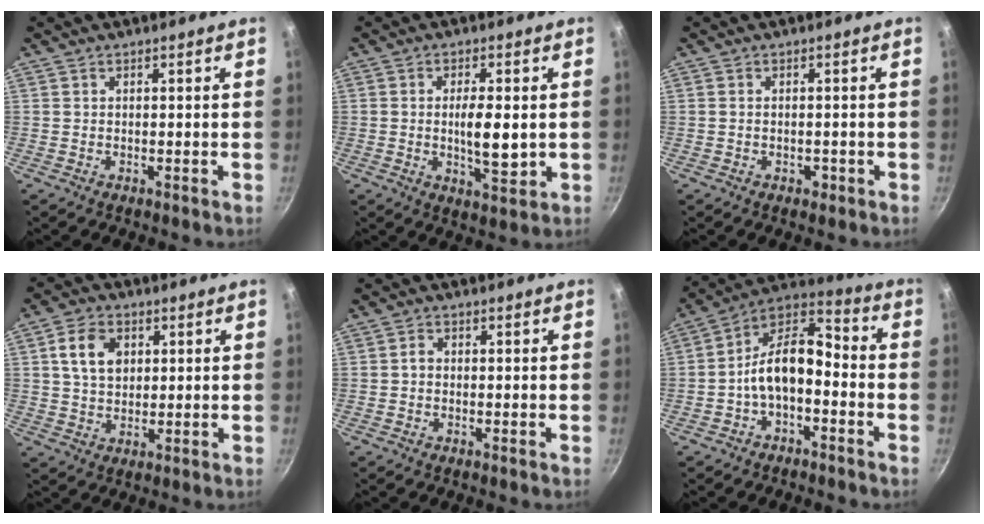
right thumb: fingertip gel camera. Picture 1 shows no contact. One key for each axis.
{"total": 7.2, "fx": -0.2, "fy": 2.6, "fz": 6.7, "tx": -0.107, "ty": -0.006, "tz": 0.001}
{"total": 1.4, "fx": -0.6, "fy": 0.9, "fz": 0.8, "tx": -0.010, "ty": 0.003, "tz": -0.007}
{"total": 7.4, "fx": 2.0, "fy": 5.4, "fz": 4.6, "tx": -0.069, "ty": 0.003, "tz": 0.033}
{"total": 1.3, "fx": -0.2, "fy": 1.1, "fz": 0.7, "tx": -0.013, "ty": 0.008, "tz": -0.006}
{"total": 12.2, "fx": -3.3, "fy": 6.7, "fz": 9.6, "tx": -0.153, "ty": 0.061, "tz": -0.071}